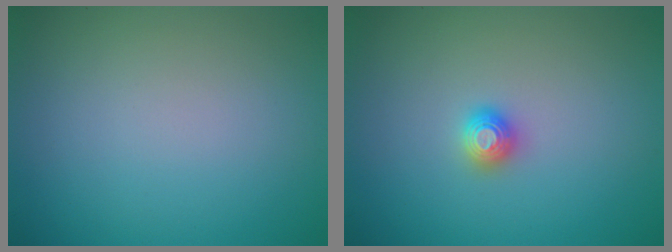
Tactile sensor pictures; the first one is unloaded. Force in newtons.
{"total": 1.2, "press": 1.2, "slide": 0.2}